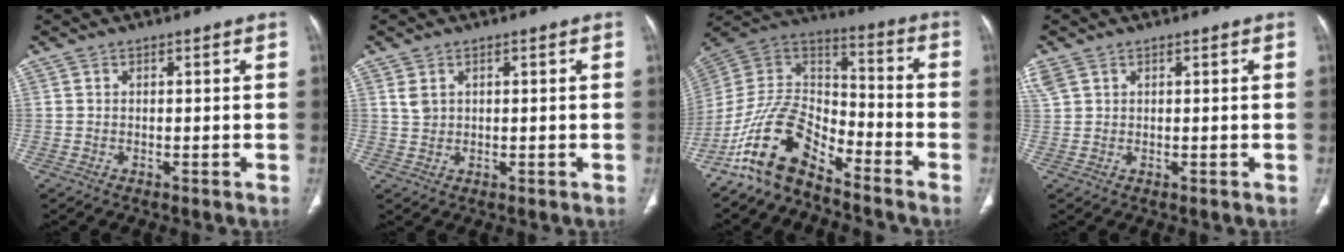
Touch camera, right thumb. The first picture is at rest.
{"total": 2.1, "force": [0.9, 1.6, 1.0], "torque": [-0.015, 0.000, 0.026]}
{"total": 13.9, "force": [-10.2, 6.2, 7.2], "torque": [-0.116, 0.092, -0.203]}
{"total": 3.2, "force": [1.9, 2.1, 1.6], "torque": [-0.049, 0.013, 0.050]}